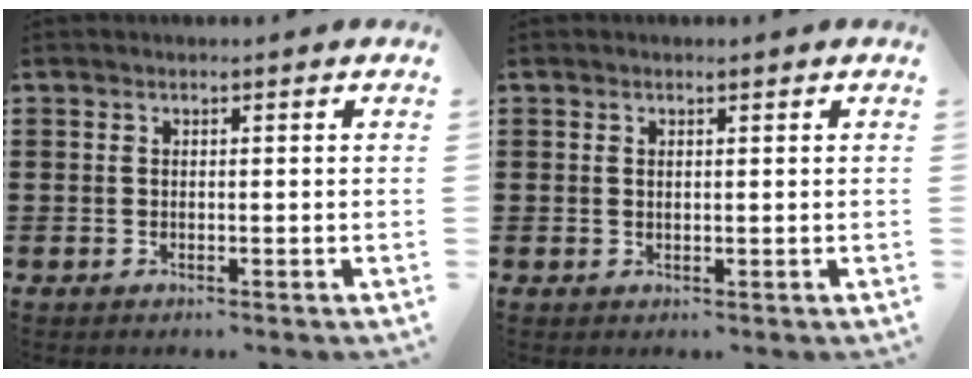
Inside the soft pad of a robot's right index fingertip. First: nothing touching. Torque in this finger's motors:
{"motor_torque": [0.29, 1.85, -0.01, -0.01]}